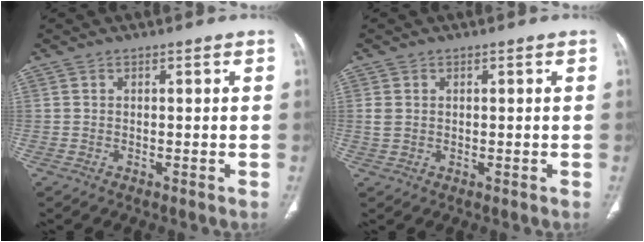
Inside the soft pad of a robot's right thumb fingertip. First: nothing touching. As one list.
[{"total": 2.0, "force": [0.3, 1.6, 1.2], "torque": [-0.031, 0.002, 0.011]}]